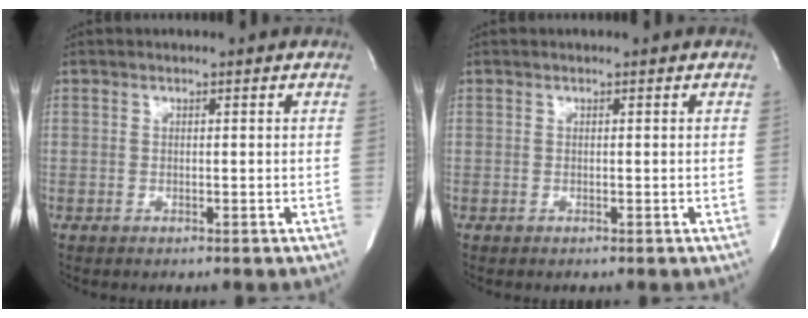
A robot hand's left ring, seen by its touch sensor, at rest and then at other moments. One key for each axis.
{"total": 0.0}